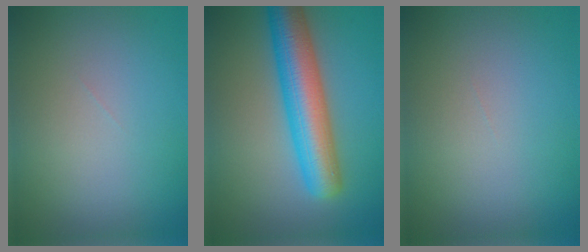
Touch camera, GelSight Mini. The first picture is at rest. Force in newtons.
{"total": 7.9, "press": 7.9, "slide": 0.3}
{"total": 0.0}